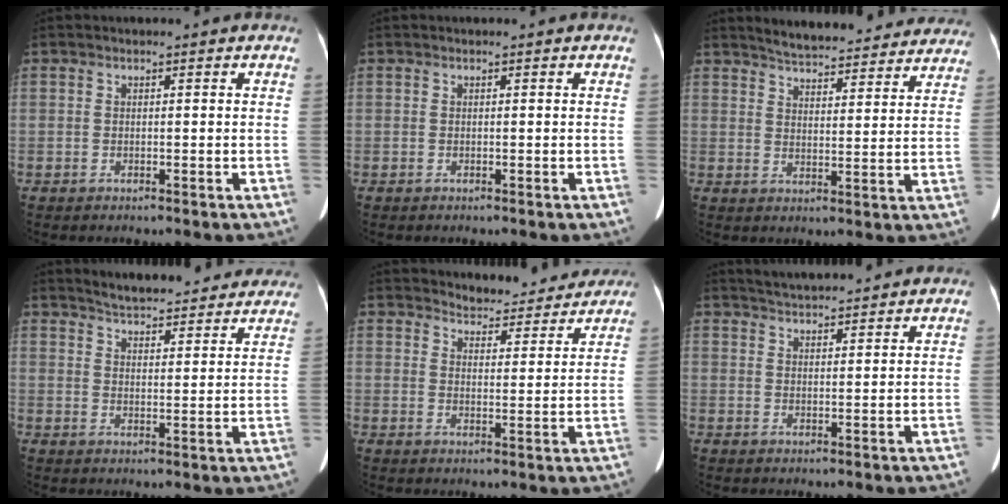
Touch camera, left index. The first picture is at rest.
{"total": 0.0}
{"total": 21.1, "force": [19.5, 4.5, 6.6], "torque": [-0.086, -0.014, 0.239]}
{"total": 18.5, "force": [17.2, 4.0, 5.6], "torque": [-0.070, -0.001, 0.214]}
{"total": 9.3, "force": [9.0, 2.0, 0.9], "torque": [-0.006, -0.001, 0.109]}
{"total": 7.5, "force": [7.1, 0.9, 2.1], "torque": [-0.039, 0.031, 0.103]}